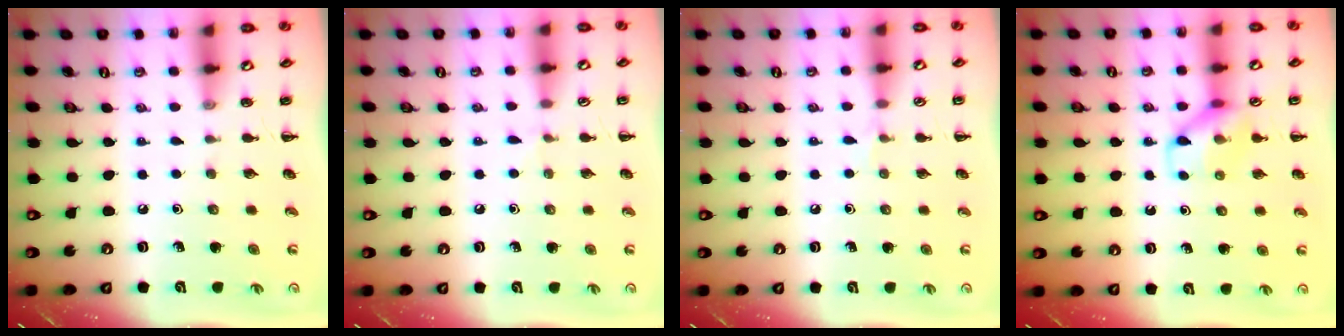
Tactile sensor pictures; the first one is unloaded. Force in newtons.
{"total": 2.8, "press": 2.5, "slide": 1.1}
{"total": 3.4, "press": 3.2, "slide": 1.3}
{"total": 11.9, "press": 11.8, "slide": 1.4}